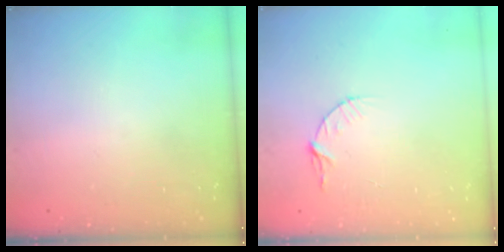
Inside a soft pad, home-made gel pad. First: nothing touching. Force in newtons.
{"total": 3.4, "press": 3.4, "slide": 0.4}